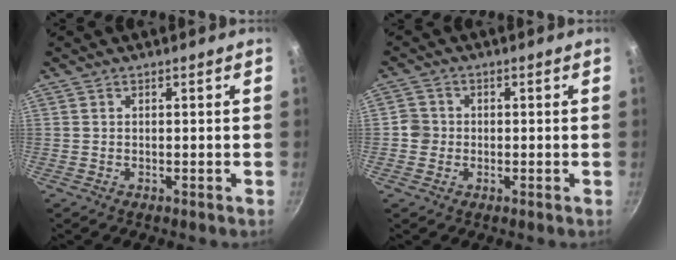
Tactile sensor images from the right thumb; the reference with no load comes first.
{"total": 3.0, "force": [-0.5, 2.9, 0.7], "torque": [0.005, 0.011, -0.015]}